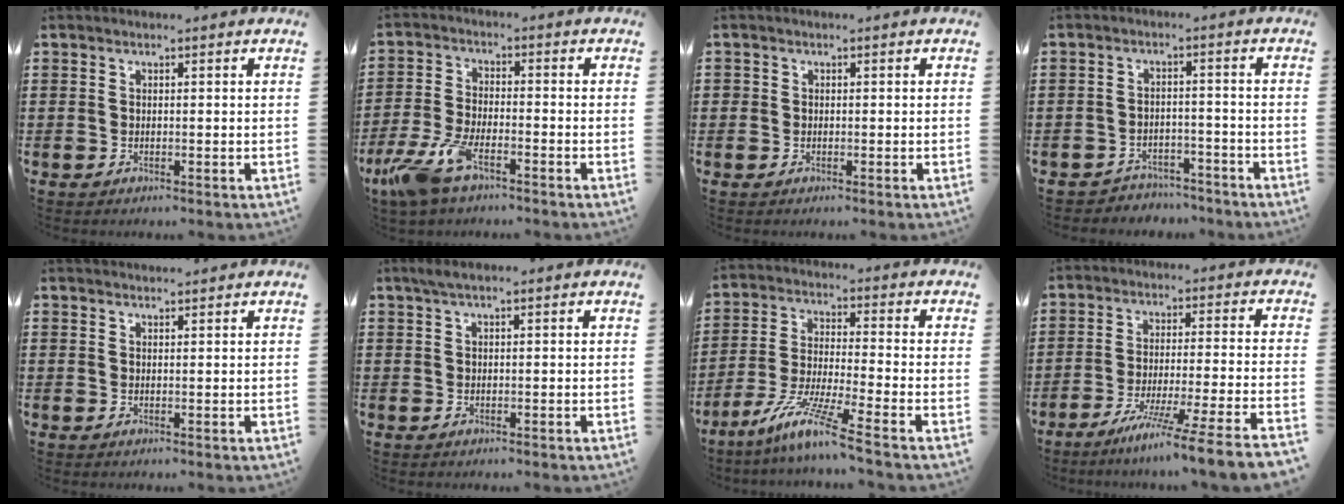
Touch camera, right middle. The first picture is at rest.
{"total": 8.3, "force": [-5.3, 2.7, 5.7], "torque": [-0.144, -0.010, -0.104]}
{"total": 0.8, "force": [0.1, 0.8, 0.1], "torque": [-0.002, 0.006, 0.000]}
{"total": 3.3, "force": [-3.3, 0.6, -0.3], "torque": [-0.005, 0.000, -0.070]}
{"total": 1.2, "force": [1.2, -0.1, -0.1], "torque": [-0.001, -0.003, 0.023]}
{"total": 1.2, "force": [0.6, 0.1, 1.0], "torque": [-0.020, 0.002, 0.010]}
{"total": 8.6, "force": [-6.6, -0.4, 5.6], "torque": [-0.123, -0.020, -0.132]}
{"total": 8.4, "force": [-6.8, -1.8, 4.5], "torque": [-0.073, -0.019, -0.134]}